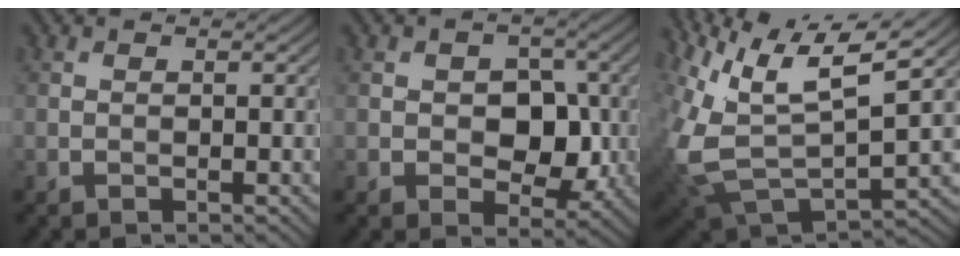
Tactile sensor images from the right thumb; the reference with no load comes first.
{"total": 6.3, "force": [-0.5, 4.6, 4.2], "torque": [-0.061, -0.006, -0.016]}
{"total": 13.1, "force": [6.2, 4.8, 10.5], "torque": [-0.246, 0.004, 0.118]}